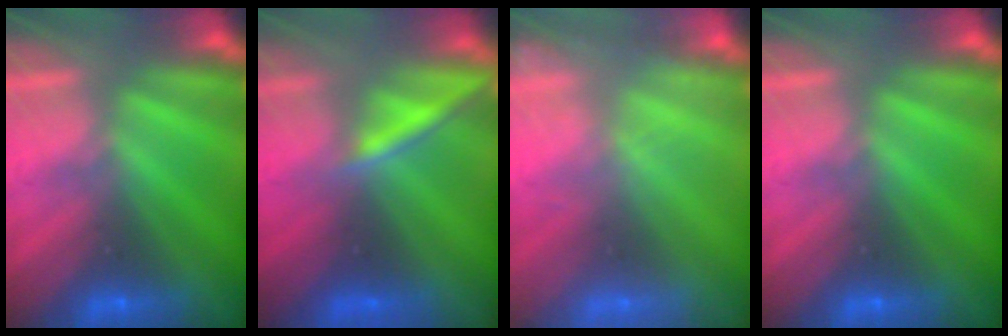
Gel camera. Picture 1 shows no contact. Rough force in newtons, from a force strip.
{"total": 2.2}
{"total": 1.9}
{"total": 0.0}